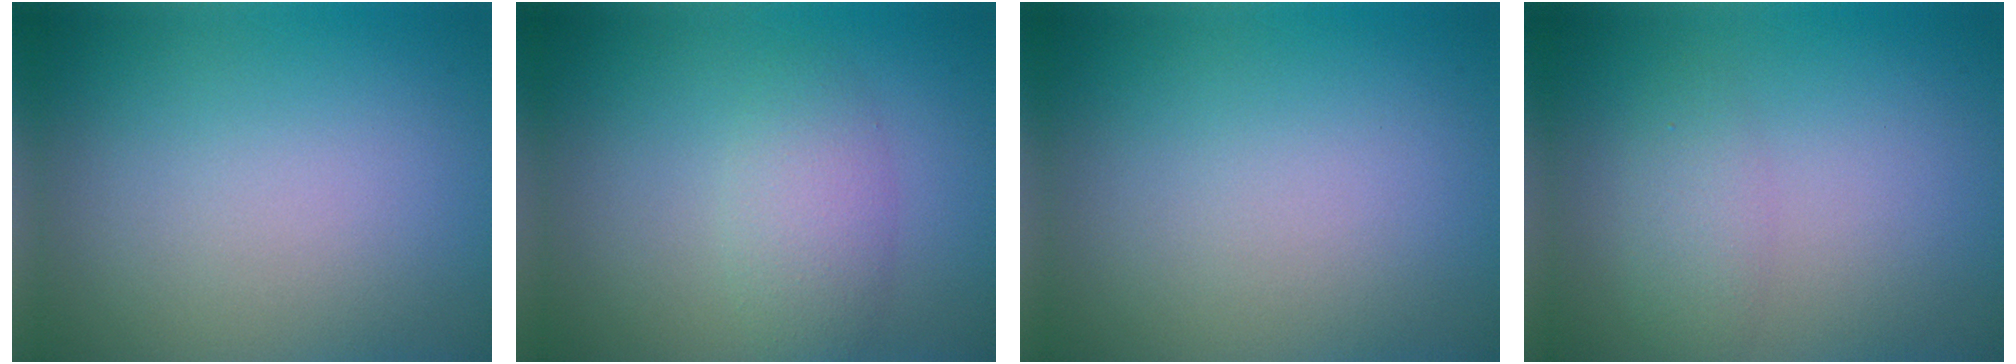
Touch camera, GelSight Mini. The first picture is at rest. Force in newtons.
{"total": 2.8, "press": 2.8, "slide": 0.2}
{"total": 0.0}
{"total": 1.9, "press": 1.9, "slide": 0.1}